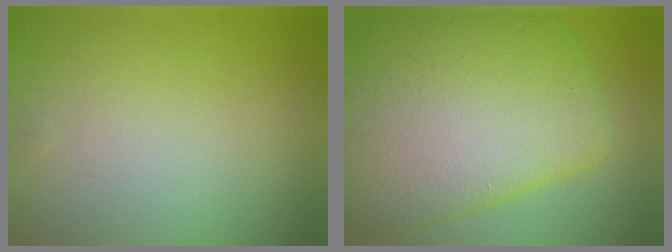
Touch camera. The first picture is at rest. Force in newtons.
{"total": 12.4, "press": 12.4, "slide": 0.6}